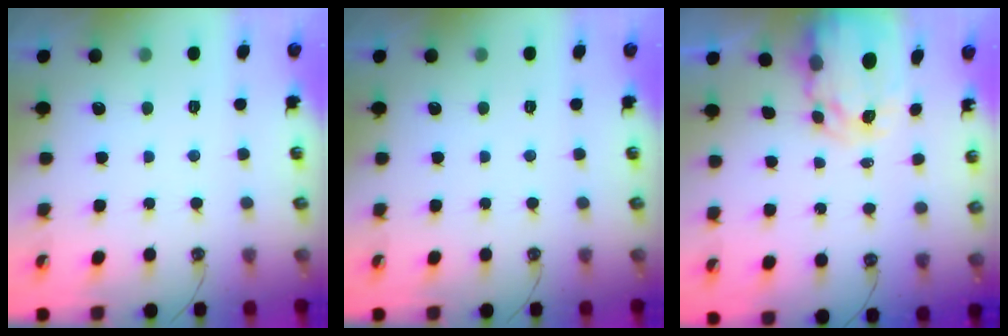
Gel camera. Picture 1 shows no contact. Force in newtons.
{"total": 0.0}
{"total": 6.3, "press": 6.3, "slide": 0.5}